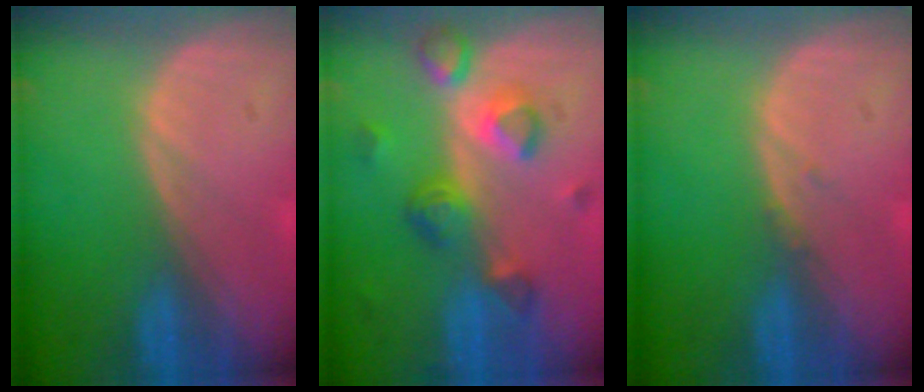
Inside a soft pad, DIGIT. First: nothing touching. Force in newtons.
{"total": 7.9, "press": 7.0, "slide": 3.6}
{"total": 0.6, "press": 0.5, "slide": 0.1}